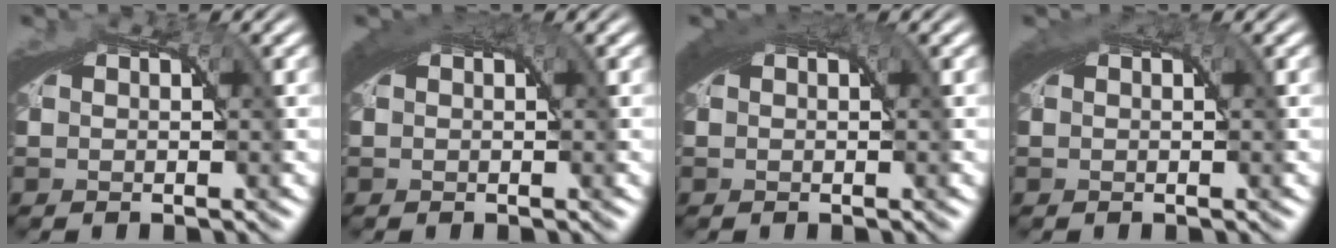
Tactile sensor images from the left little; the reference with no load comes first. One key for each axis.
{"total": 2.2, "fx": 1.1, "fy": 0.5, "fz": 1.8, "tx": -0.020, "ty": 0.010, "tz": 0.014}
{"total": 2.5, "fx": 1.3, "fy": 0.6, "fz": 2.0, "tx": -0.024, "ty": 0.012, "tz": 0.015}
{"total": 1.5, "fx": 0.7, "fy": 0.6, "fz": 1.1, "tx": -0.015, "ty": 0.004, "tz": 0.009}